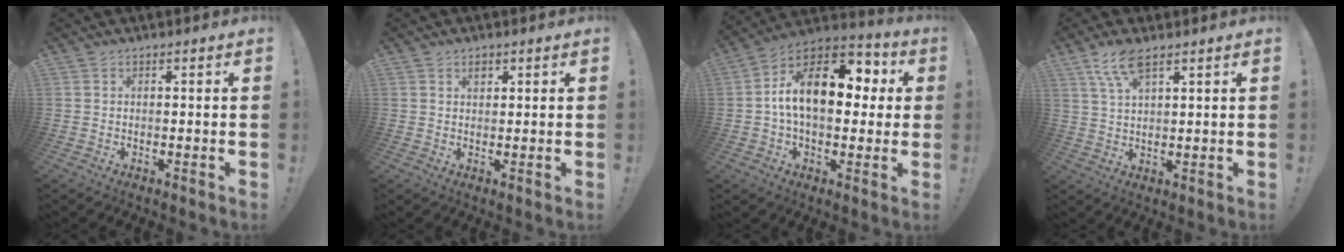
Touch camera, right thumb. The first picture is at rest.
{"total": 1.6, "force": [1.1, 1.0, 0.6], "torque": [0.010, -0.008, 0.015]}
{"total": 17.3, "force": [2.3, 10.1, 13.9], "torque": [-0.218, 0.003, 0.038]}
{"total": 7.7, "force": [4.8, 2.7, 5.4], "torque": [-0.105, -0.013, 0.089]}